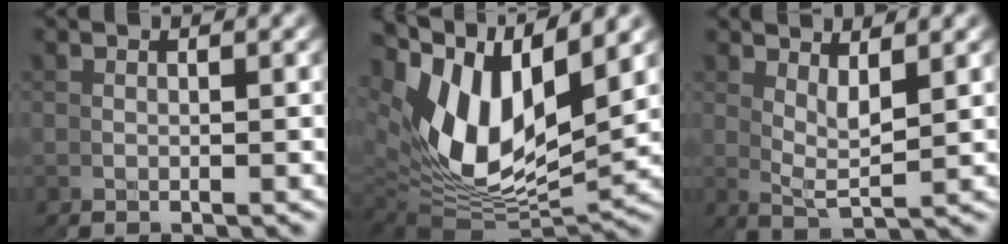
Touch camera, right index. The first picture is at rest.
{"total": 13.7, "force": [1.1, 9.8, 9.6], "torque": [-0.193, -0.014, 0.017]}
{"total": 3.4, "force": [2.4, 1.8, 1.7], "torque": [-0.037, -0.004, 0.035]}